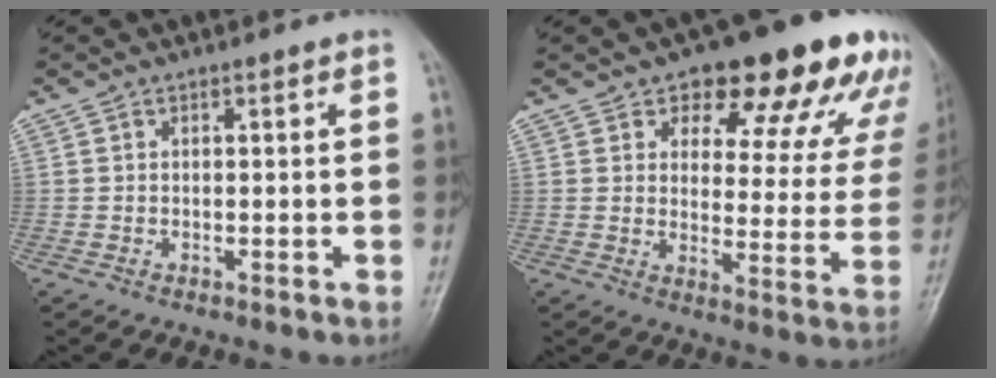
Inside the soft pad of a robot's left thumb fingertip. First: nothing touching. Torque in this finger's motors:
{"motor_torque": [0.62, 0.73, 1.45, -1.31, 0.08]}